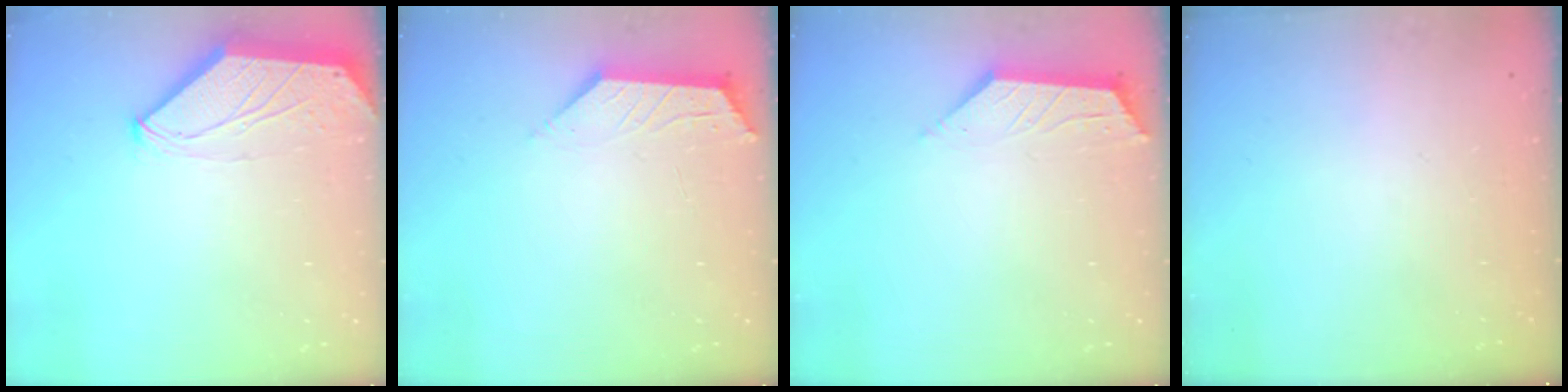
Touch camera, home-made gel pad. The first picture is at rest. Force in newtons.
{"total": 2.0, "press": 1.9, "slide": 0.4}
{"total": 3.0, "press": 2.9, "slide": 0.5}
{"total": 0.0}